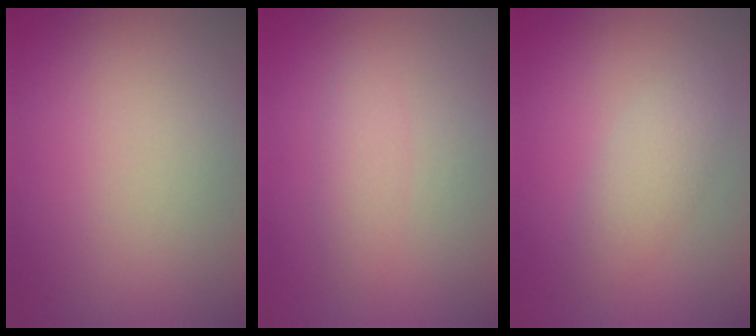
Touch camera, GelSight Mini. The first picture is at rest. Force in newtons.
{"total": 1.6, "press": 1.6, "slide": 0.1}
{"total": 2.2, "press": 2.2, "slide": 0.2}